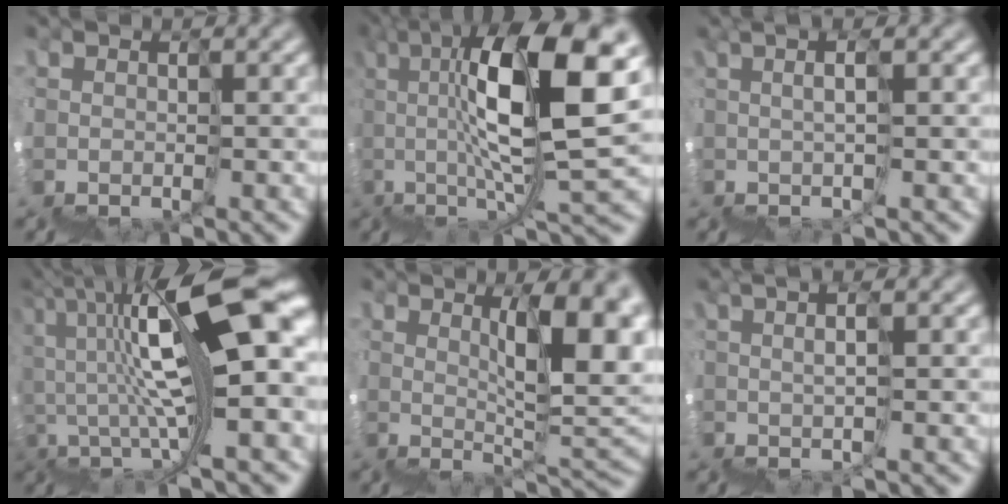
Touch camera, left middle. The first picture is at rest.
{"total": 8.8, "force": [4.4, -1.1, 7.5], "torque": [-0.105, 0.044, 0.079]}
{"total": 2.5, "force": [1.7, -1.9, -0.1], "torque": [0.034, 0.030, 0.037]}
{"total": 9.5, "force": [3.1, 0.6, 9.0], "torque": [-0.145, 0.053, 0.045]}
{"total": 7.3, "force": [4.8, 1.0, 5.4], "torque": [-0.065, 0.030, 0.085]}
{"total": 2.5, "force": [1.9, -1.7, 0.2], "torque": [0.020, 0.028, 0.045]}